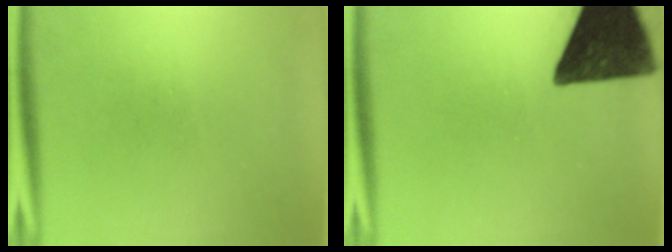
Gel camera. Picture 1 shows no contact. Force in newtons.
{"total": 16.1}